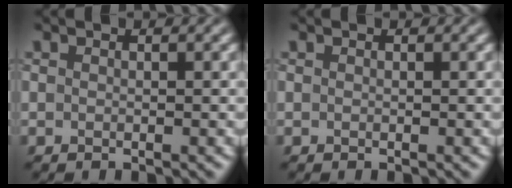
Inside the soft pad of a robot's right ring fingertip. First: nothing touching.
{"total": 0.0}